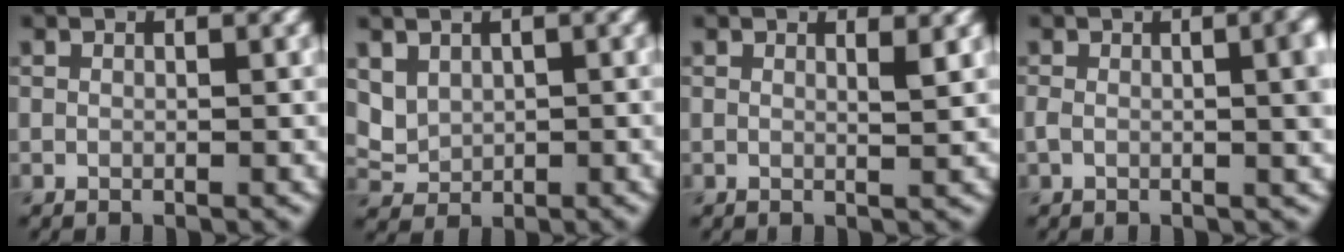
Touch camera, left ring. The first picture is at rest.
{"total": 2.1, "force": [0.9, 1.7, 0.9], "torque": [-0.021, -0.004, 0.022]}
{"total": 1.4, "force": [0.9, 0.4, 1.1], "torque": [-0.009, 0.001, 0.009]}
{"total": 6.3, "force": [0.5, 2.7, 5.7], "torque": [-0.061, 0.004, 0.006]}